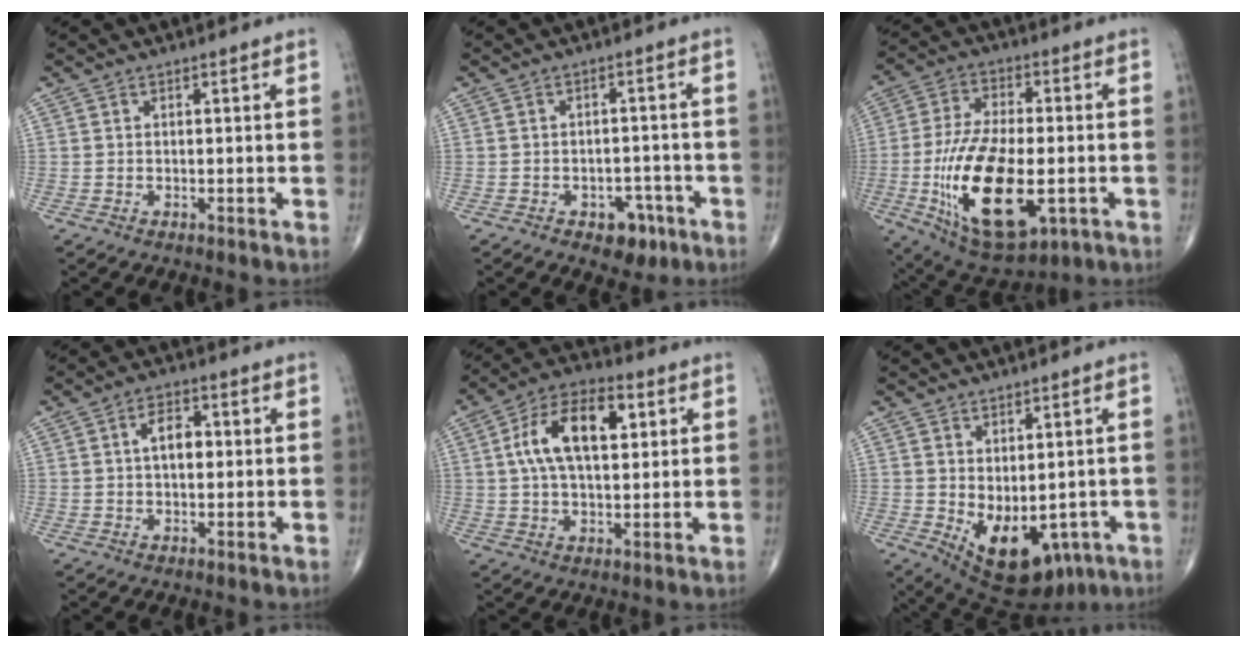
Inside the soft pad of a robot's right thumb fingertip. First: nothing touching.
{"total": 5.6, "force": [-2.9, 3.6, 3.0], "torque": [-0.012, 0.022, -0.036]}
{"total": 21.4, "force": [-4.8, 9.9, 18.3], "torque": [-0.344, -0.002, -0.065]}
{"total": 5.1, "force": [0.6, 2.9, 4.1], "torque": [-0.062, 0.009, 0.005]}
{"total": 14.2, "force": [3.4, 7.4, 11.6], "torque": [-0.200, 0.016, 0.055]}
{"total": 13.7, "force": [-3.8, 8.1, 10.4], "torque": [-0.133, -0.003, -0.029]}